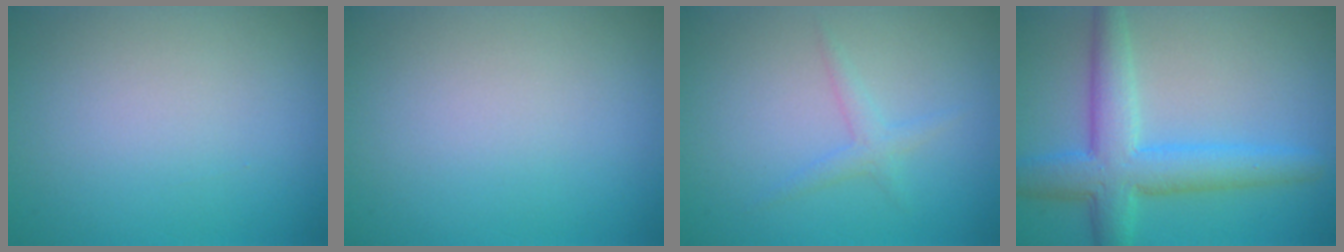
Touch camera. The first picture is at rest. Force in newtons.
{"total": 0.0}
{"total": 1.4, "press": 1.4, "slide": 0.0}
{"total": 7.0, "press": 7.0, "slide": 0.2}